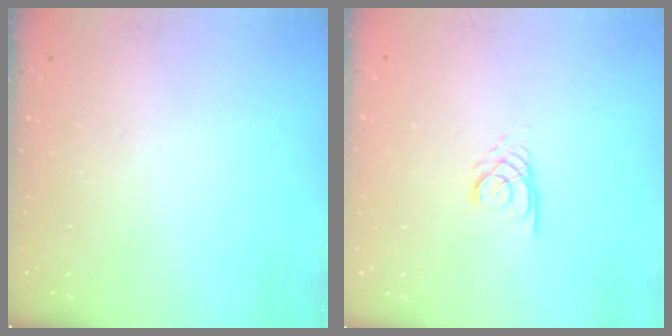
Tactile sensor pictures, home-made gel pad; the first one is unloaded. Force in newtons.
{"total": 2.7, "press": 2.7, "slide": 0.3}